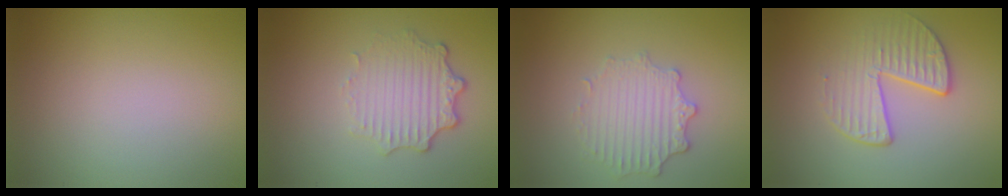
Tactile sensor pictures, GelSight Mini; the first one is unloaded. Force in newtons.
{"total": 3.3, "press": 2.7, "slide": 1.9}
{"total": 2.8, "press": 2.5, "slide": 1.4}
{"total": 2.8, "press": 2.0, "slide": 1.9}